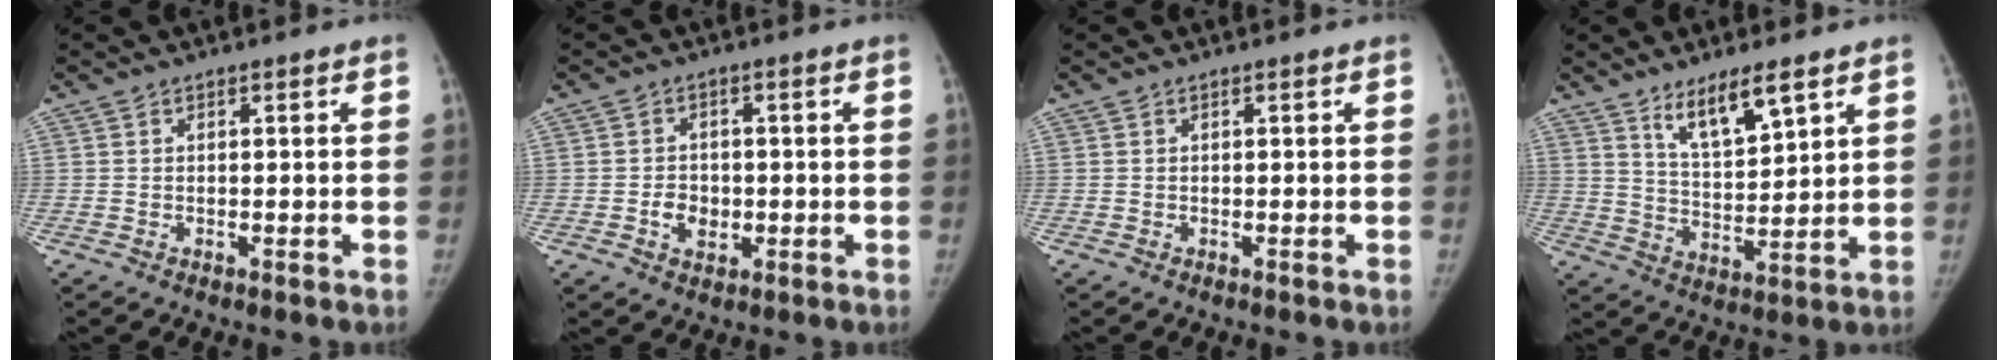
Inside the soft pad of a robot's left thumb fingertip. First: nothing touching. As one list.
[{"total": 4.3, "force": [-1.0, 3.5, 2.2], "torque": [-0.017, 0.006, -0.015]}, {"total": 0.0}, {"total": 8.9, "force": [5.9, 2.5, 6.2], "torque": [-0.095, -0.045, 0.111]}]